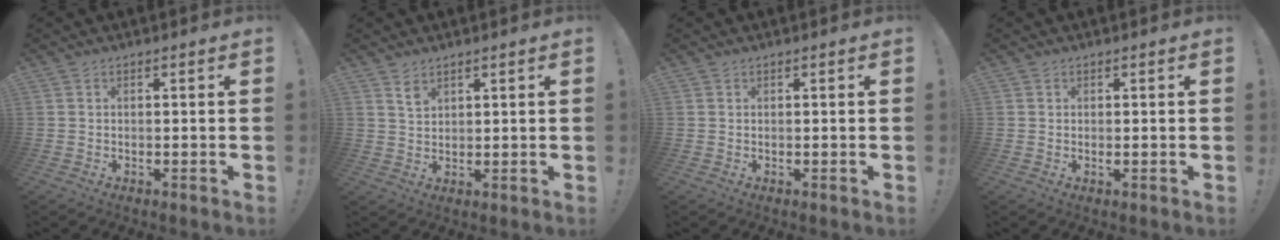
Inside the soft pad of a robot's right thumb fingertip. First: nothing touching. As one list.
[{"total": 3.0, "force": [2.2, 1.6, 1.2], "torque": [-0.007, -0.019, 0.039]}, {"total": 0.0}, {"total": 0.0}]